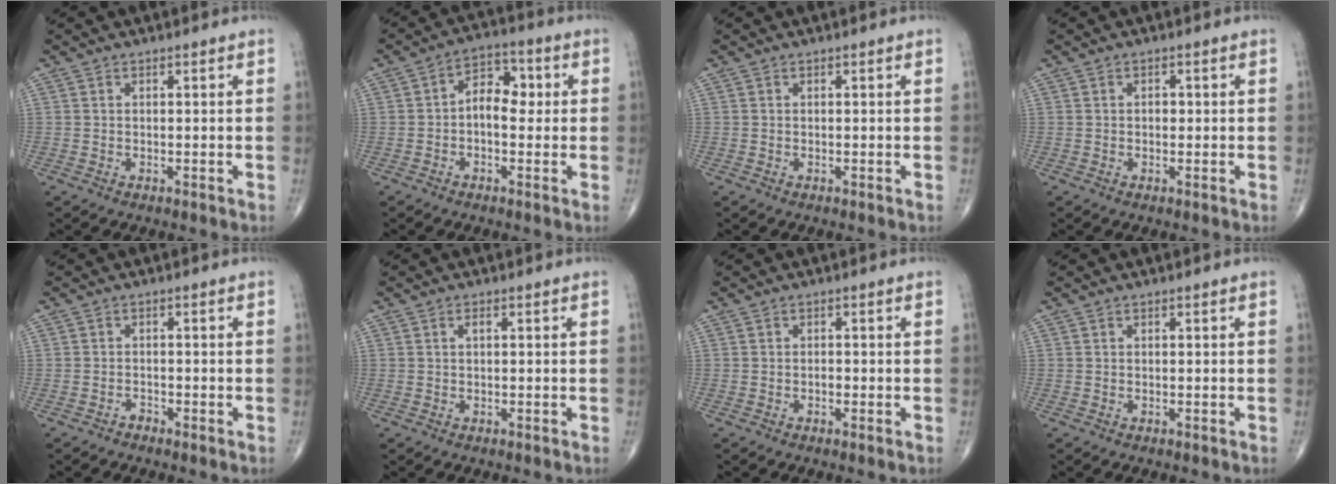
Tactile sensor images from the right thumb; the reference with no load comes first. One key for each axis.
{"total": 7.1, "fx": 0.0, "fy": 4.5, "fz": 5.4, "tx": -0.056, "ty": 0.026, "tz": -0.010}
{"total": 0.0}
{"total": 1.1, "fx": 0.1, "fy": 0.8, "fz": 0.8, "tx": -0.005, "ty": 0.002, "tz": -0.001}
{"total": 0.9, "fx": -0.9, "fy": 0.3, "fz": 0.0, "tx": 0.005, "ty": 0.001, "tz": -0.021}
{"total": 0.9, "fx": 0.3, "fy": 0.3, "fz": 0.8, "tx": -0.013, "ty": 0.002, "tz": 0.003}
{"total": 0.8, "fx": -0.3, "fy": 0.4, "fz": 0.7, "tx": -0.006, "ty": 0.001, "tz": -0.008}
{"total": 0.0}